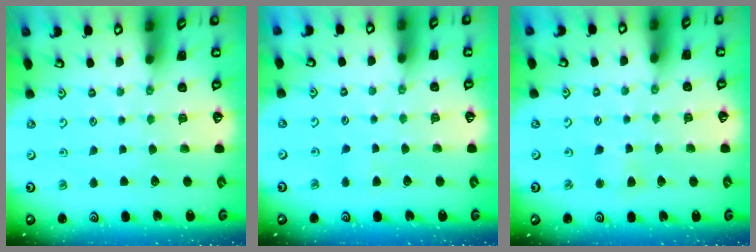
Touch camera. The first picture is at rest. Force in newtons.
{"total": 3.0, "press": 3.0, "slide": 0.3}
{"total": 2.7, "press": 2.7, "slide": 0.4}